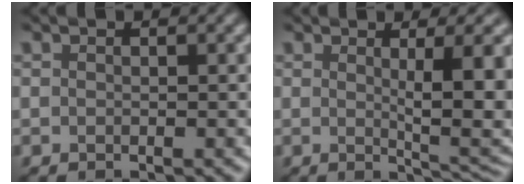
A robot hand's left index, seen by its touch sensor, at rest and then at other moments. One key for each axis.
{"total": 8.0, "fx": 0.9, "fy": 2.3, "fz": 7.6, "tx": -0.087, "ty": -0.008, "tz": 0.019}